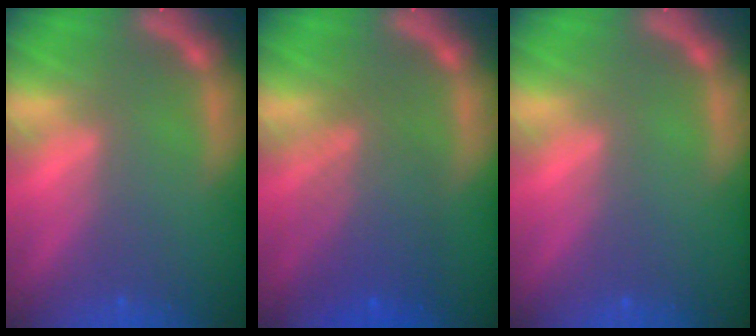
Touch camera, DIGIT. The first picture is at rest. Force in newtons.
{"total": 6.1}
{"total": 0.0}